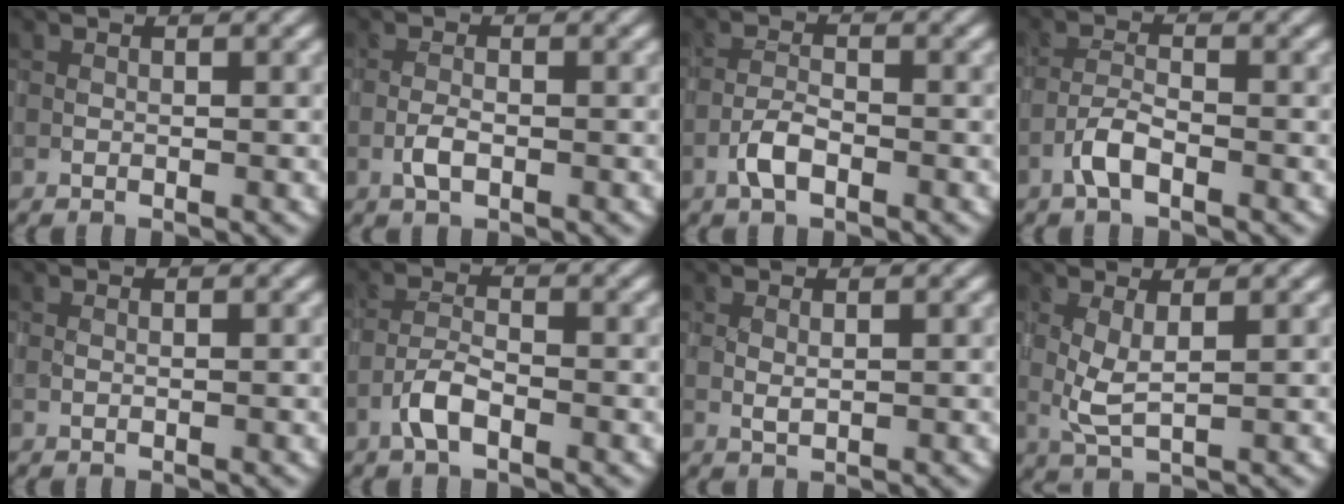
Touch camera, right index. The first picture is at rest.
{"total": 1.7, "force": [-0.7, 0.7, 1.4], "torque": [-0.029, 0.000, -0.016]}
{"total": 2.4, "force": [-1.3, 0.9, 1.8], "torque": [-0.035, 0.004, -0.031]}
{"total": 2.6, "force": [-1.5, 0.7, 1.9], "torque": [-0.042, 0.005, -0.036]}
{"total": 0.0}
{"total": 2.7, "force": [-1.5, 0.8, 2.0], "torque": [-0.043, 0.005, -0.036]}
{"total": 0.8, "force": [0.3, 0.3, 0.6], "torque": [-0.016, -0.002, 0.007]}
{"total": 2.6, "force": [0.5, 0.7, 2.5], "torque": [-0.057, -0.003, 0.013]}